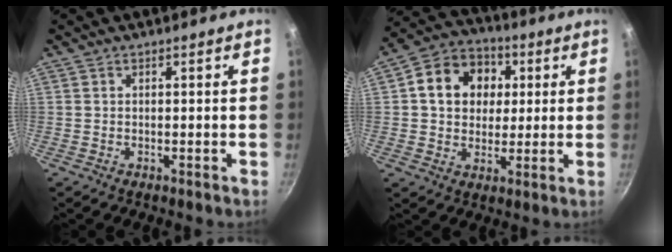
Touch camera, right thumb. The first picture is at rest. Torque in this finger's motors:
{"motor_torque": [-0.46, 0.77, 0.27, 0.04, 0.15]}